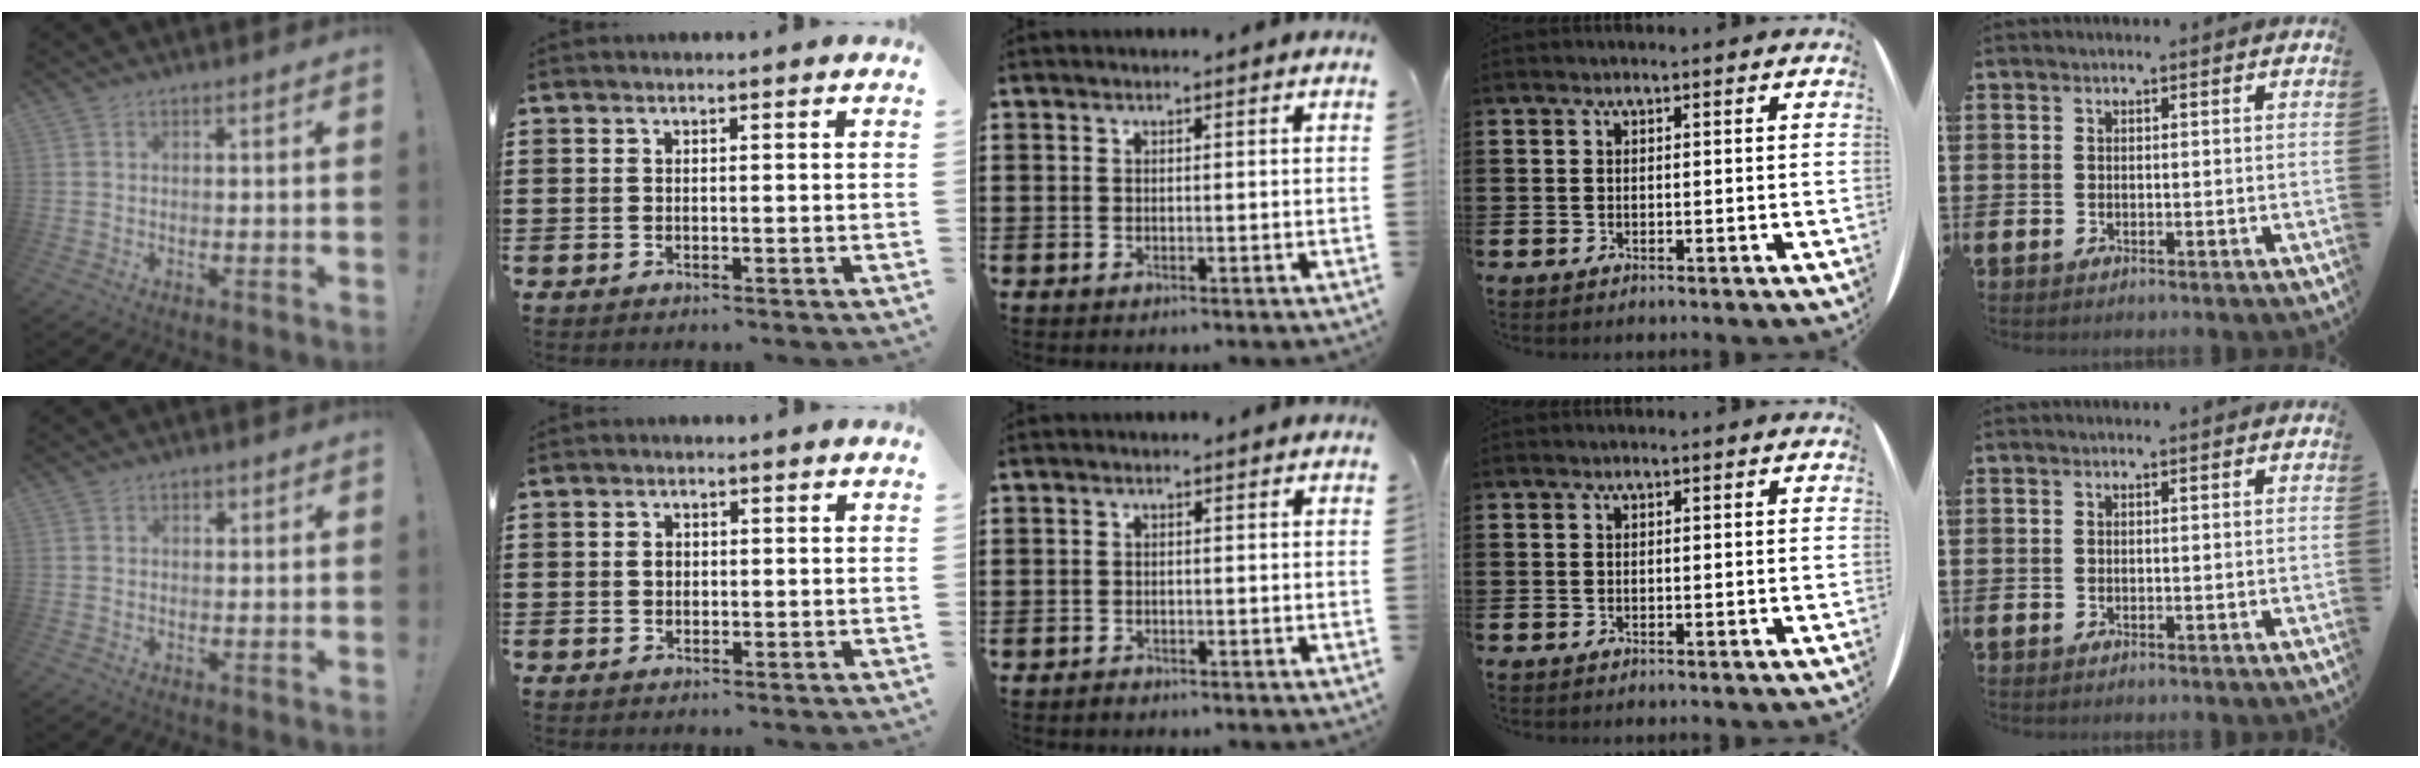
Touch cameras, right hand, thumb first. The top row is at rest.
{"thumb": {"total": 1.3, "force": [0.6, 1.0, 0.4], "torque": [-0.002, 0.000, 0.009]}, "index": {"total": 1.2, "force": [0.1, 0.9, 0.8], "torque": [-0.020, 0.003, 0.003]}, "middle": {"total": 0.7, "force": [-0.6, 0.2, 0.1], "torque": [-0.003, -0.001, -0.013]}}